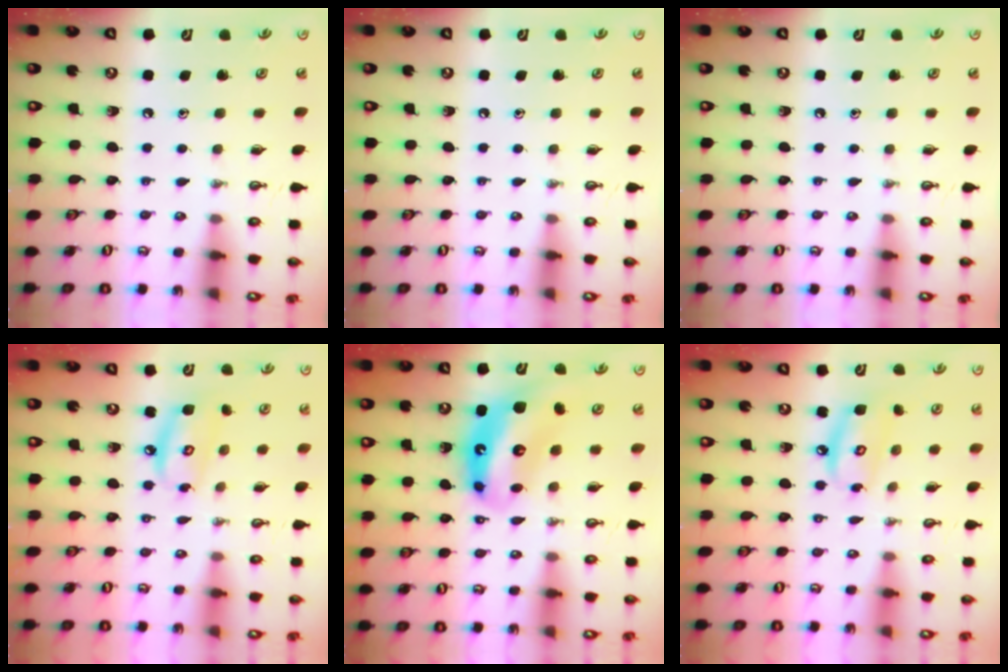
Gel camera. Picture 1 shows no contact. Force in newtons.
{"total": 0.0}
{"total": 0.0}
{"total": 7.8, "press": 7.8, "slide": 0.6}
{"total": 12.7, "press": 12.6, "slide": 1.3}
{"total": 7.8, "press": 7.8, "slide": 0.6}